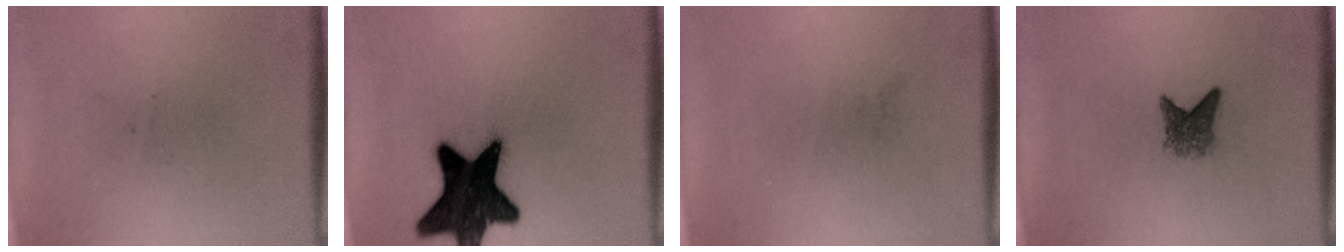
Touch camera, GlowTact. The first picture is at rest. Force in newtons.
{"total": 17.2}
{"total": 0.0}
{"total": 2.6}